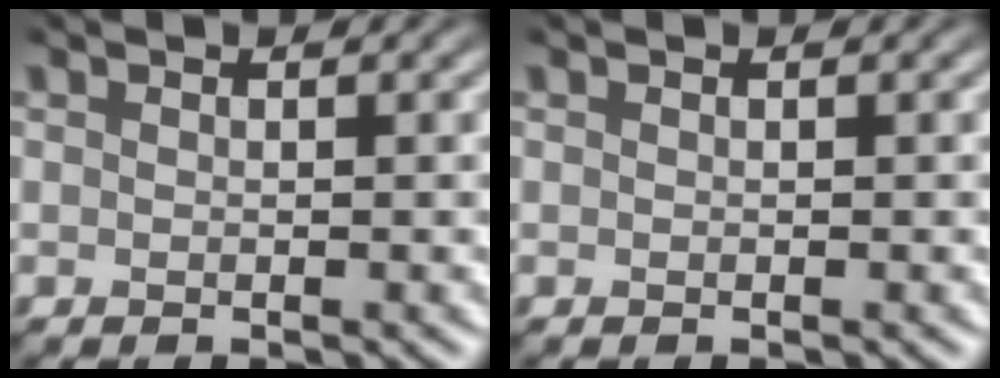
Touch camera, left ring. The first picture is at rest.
{"total": 0.0}